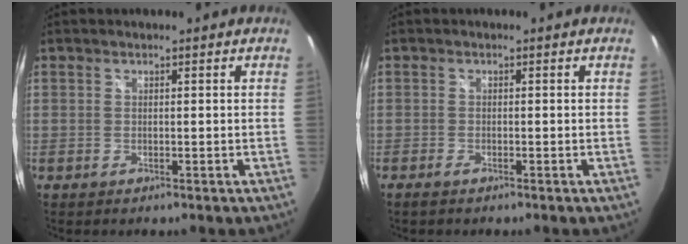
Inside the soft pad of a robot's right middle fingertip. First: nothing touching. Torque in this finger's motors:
{"motor_torque": [-0.16, -0.13, 0.01, -0.01]}